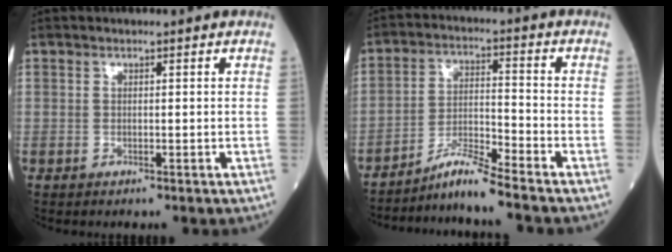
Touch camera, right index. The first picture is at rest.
{"total": 6.5, "force": [-5.8, -1.6, 2.4], "torque": [-0.048, -0.014, -0.107]}